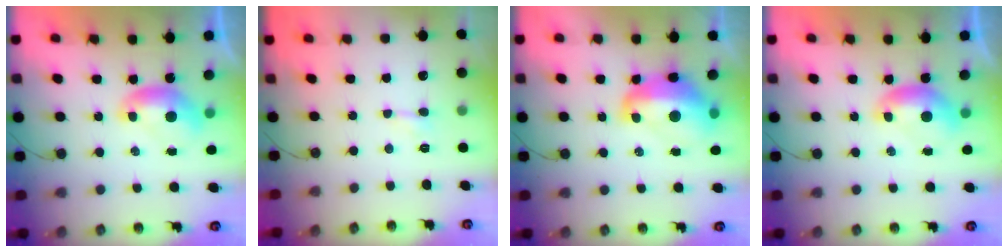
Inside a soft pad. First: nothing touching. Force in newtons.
{"total": 1.3, "press": 1.2, "slide": 0.3}
{"total": 8.9, "press": 8.8, "slide": 1.5}
{"total": 0.0}